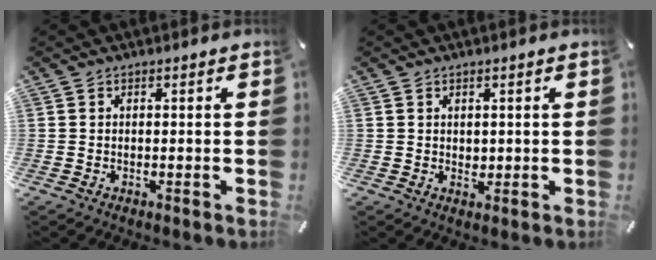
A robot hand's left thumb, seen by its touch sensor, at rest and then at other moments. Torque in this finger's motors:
{"motor_torque": [0.12, 0.12, -0.02, -0.06, 0.03]}